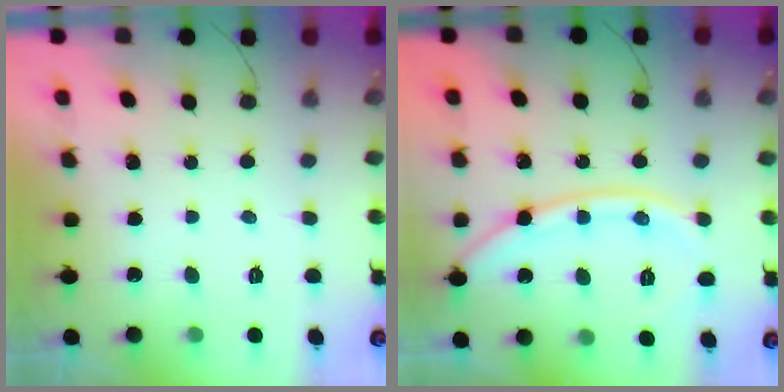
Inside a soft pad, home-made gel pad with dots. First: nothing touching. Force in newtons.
{"total": 11.9, "press": 11.8, "slide": 1.3}